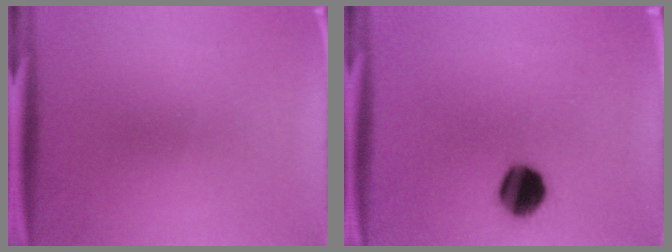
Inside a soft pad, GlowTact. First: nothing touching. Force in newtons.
{"total": 10.2}